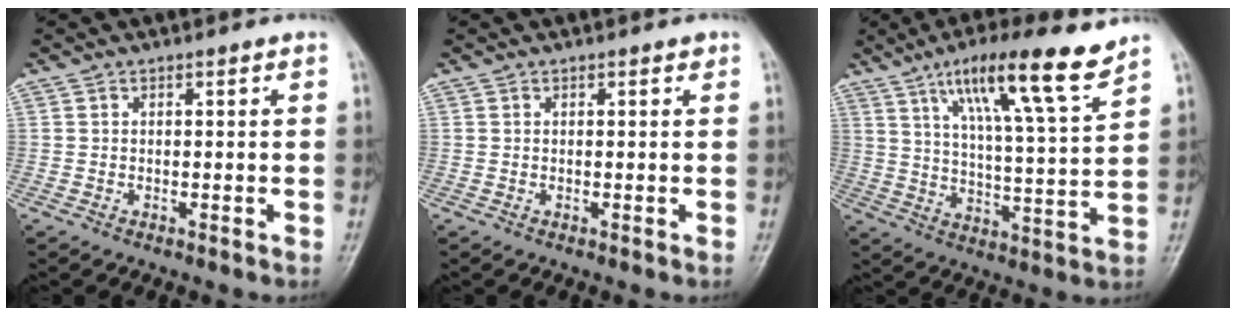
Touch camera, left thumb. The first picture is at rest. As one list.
[{"total": 0.5, "force": [0.3, 0.3, 0.4], "torque": [-0.004, 0.000, 0.000]}, {"total": 16.3, "force": [10.4, 1.9, 12.4], "torque": [-0.194, -0.045, 0.173]}]